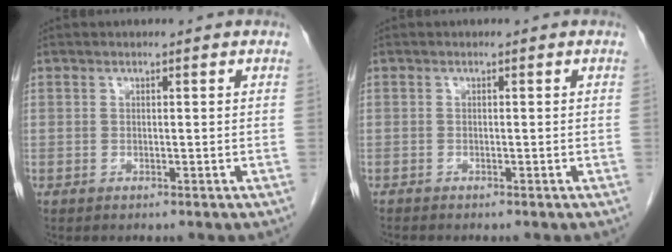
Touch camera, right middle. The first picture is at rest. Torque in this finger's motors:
{"motor_torque": [0.91, -0.84, 0.02, -0.01]}